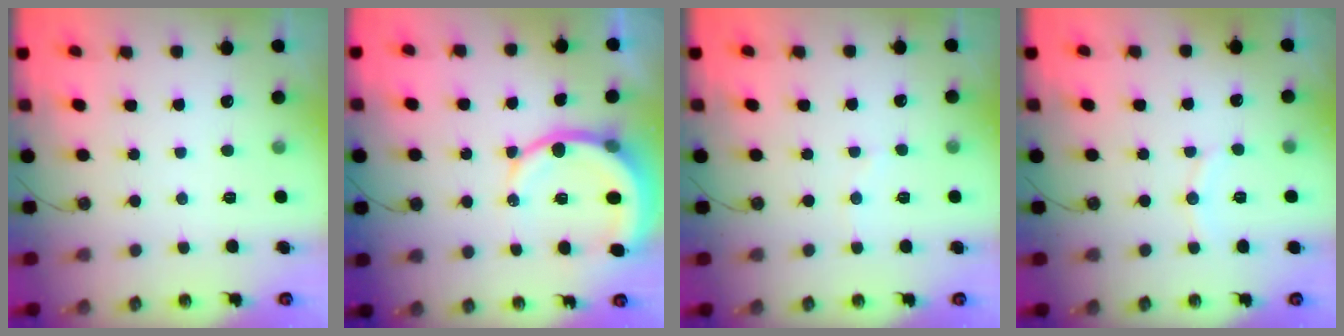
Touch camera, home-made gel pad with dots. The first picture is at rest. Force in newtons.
{"total": 11.7, "press": 11.5, "slide": 2.2}
{"total": 4.6, "press": 4.6, "slide": 0.4}
{"total": 6.1, "press": 6.1, "slide": 0.1}